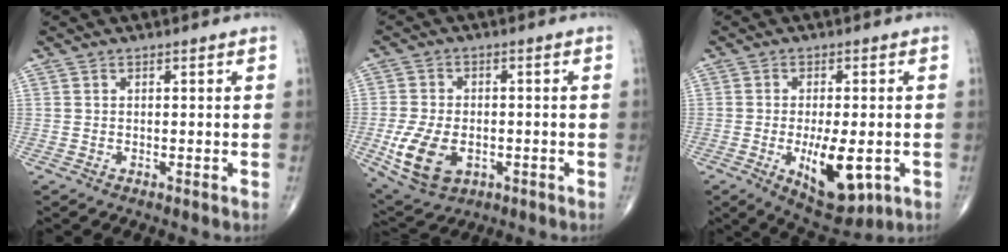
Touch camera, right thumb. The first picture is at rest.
{"total": 11.6, "force": [-3.2, 7.4, 8.3], "torque": [-0.159, 0.001, -0.043]}
{"total": 11.9, "force": [-3.3, 5.0, 10.3], "torque": [-0.147, -0.011, -0.037]}